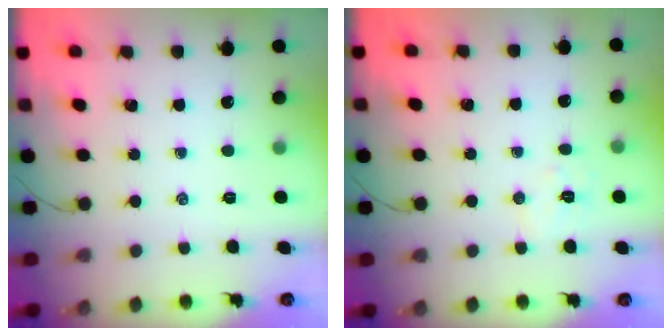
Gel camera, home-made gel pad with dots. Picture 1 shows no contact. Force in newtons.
{"total": 5.1, "press": 5.0, "slide": 1.1}